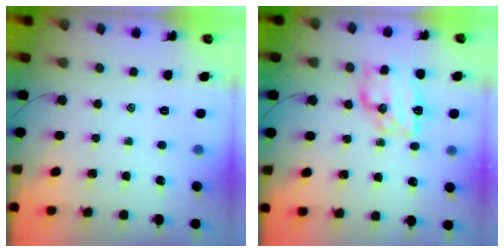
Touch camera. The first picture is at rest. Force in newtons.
{"total": 13.1, "press": 13.1, "slide": 0.4}